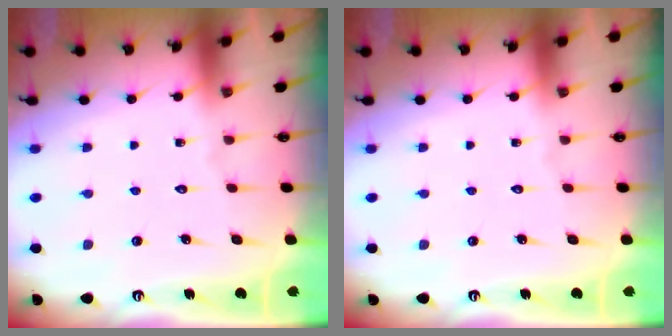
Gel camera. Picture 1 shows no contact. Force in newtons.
{"total": 0.0}